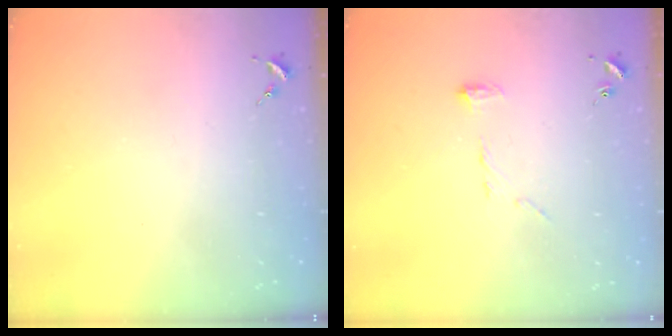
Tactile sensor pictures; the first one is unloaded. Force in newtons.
{"total": 7.1, "press": 7.0, "slide": 0.7}